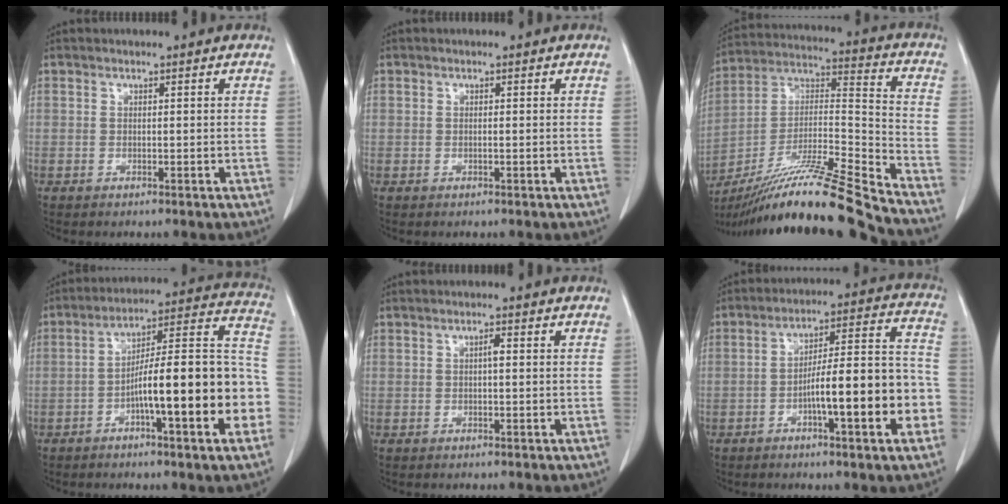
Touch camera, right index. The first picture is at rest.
{"total": 0.0}
{"total": 22.8, "force": [-19.5, -1.9, 11.7], "torque": [-0.216, -0.011, -0.347]}
{"total": 19.4, "force": [-5.4, 2.5, 18.5], "torque": [-0.211, 0.037, -0.074]}
{"total": 1.0, "force": [0.1, 0.2, 1.0], "torque": [-0.017, 0.003, 0.000]}
{"total": 14.8, "force": [-4.7, 2.0, 13.9], "torque": [-0.197, 0.027, -0.068]}